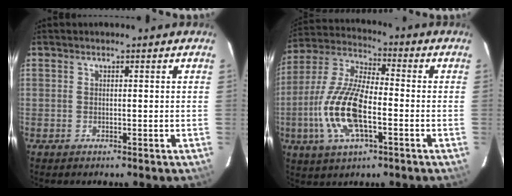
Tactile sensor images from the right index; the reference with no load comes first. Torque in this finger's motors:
{"motor_torque": [1.65, -0.49, 0.76, 0.21]}